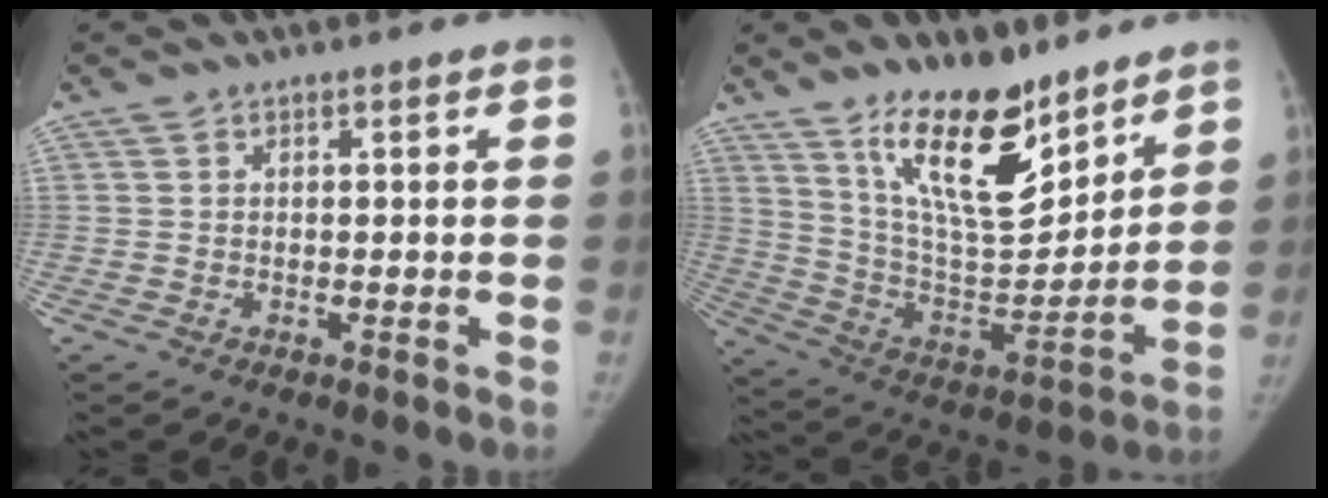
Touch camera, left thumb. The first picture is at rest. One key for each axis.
{"total": 19.2, "fx": 13.1, "fy": 7.4, "fz": 12.0, "tx": -0.156, "ty": -0.094, "tz": 0.236}